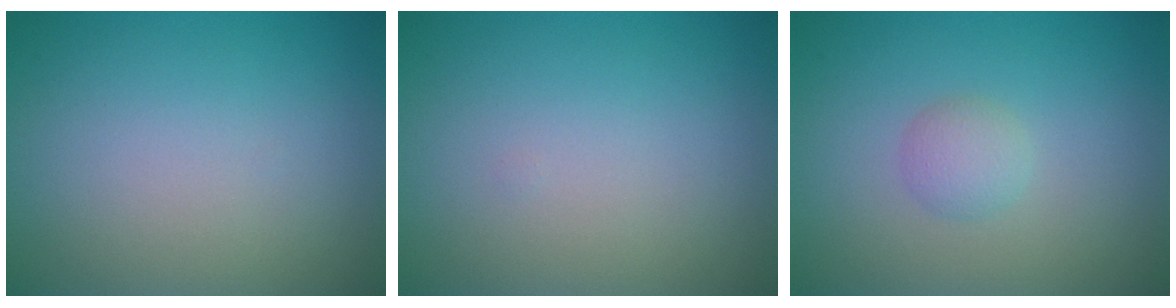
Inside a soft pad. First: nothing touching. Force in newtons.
{"total": 0.0}
{"total": 1.5, "press": 1.5, "slide": 0.1}